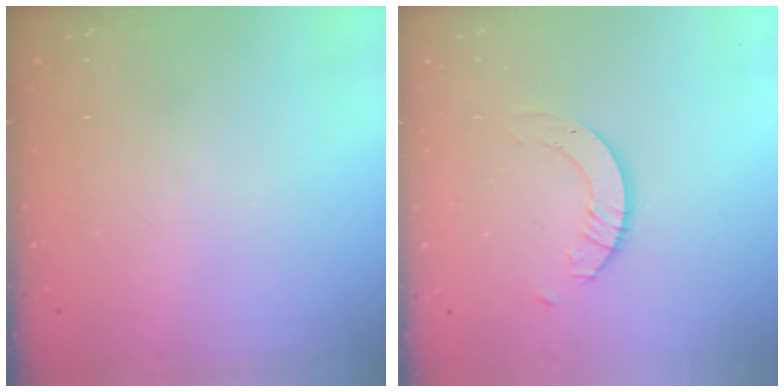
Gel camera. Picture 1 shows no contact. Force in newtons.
{"total": 3.4, "press": 3.4, "slide": 0.0}